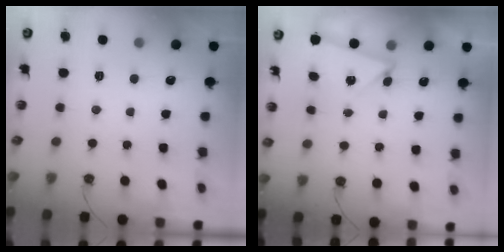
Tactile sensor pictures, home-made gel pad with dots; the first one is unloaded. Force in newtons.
{"total": 3.4, "press": 3.2, "slide": 0.9}